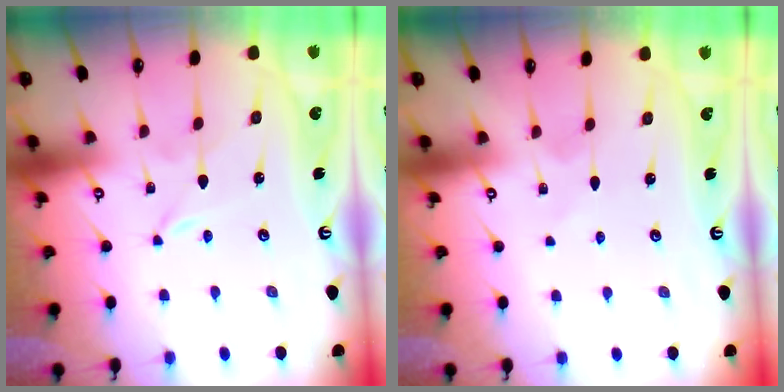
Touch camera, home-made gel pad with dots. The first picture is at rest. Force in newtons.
{"total": 1.6, "press": 1.6, "slide": 0.2}